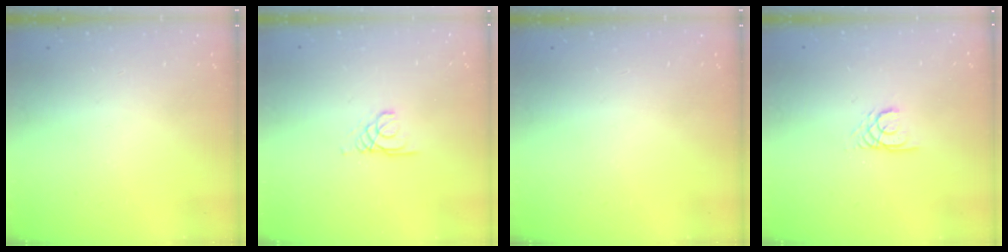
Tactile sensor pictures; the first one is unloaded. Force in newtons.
{"total": 1.7, "press": 1.7, "slide": 0.1}
{"total": 0.0}
{"total": 2.2, "press": 2.2, "slide": 0.1}